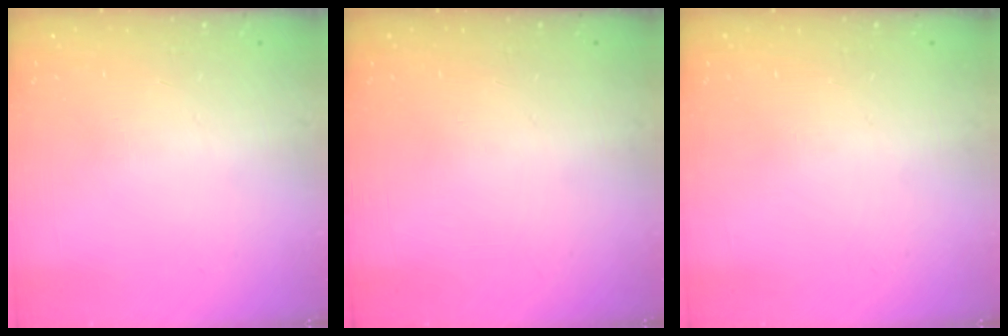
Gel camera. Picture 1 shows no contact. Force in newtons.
{"total": 0.0}
{"total": 0.0}